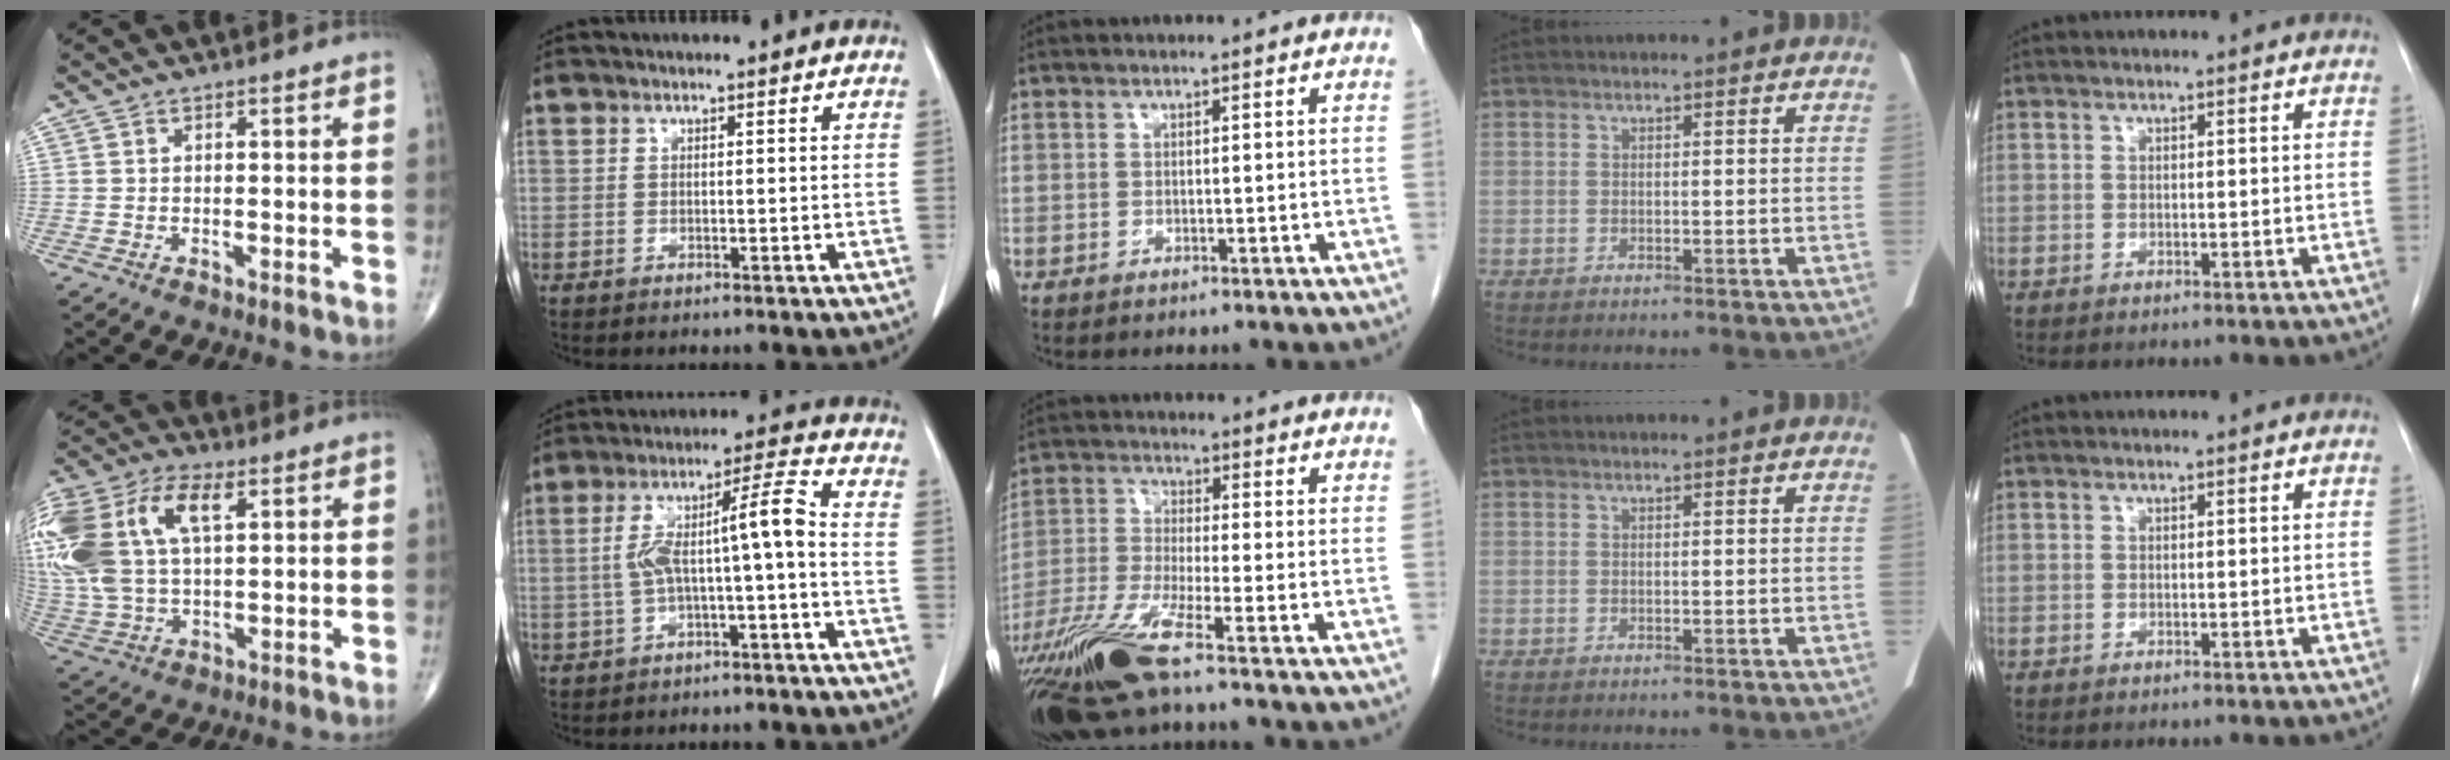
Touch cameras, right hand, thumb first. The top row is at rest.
{"thumb": {"total": 25.2, "force": [7.6, 14.1, 19.4], "torque": [-0.468, 0.036, 0.145]}, "index": {"total": 8.4, "force": [-1.4, 0.2, 8.3], "torque": [-0.147, 0.038, -0.022]}, "middle": {"total": 10.8, "force": [-6.9, -0.1, 8.3], "torque": [-0.175, -0.028, -0.134]}}